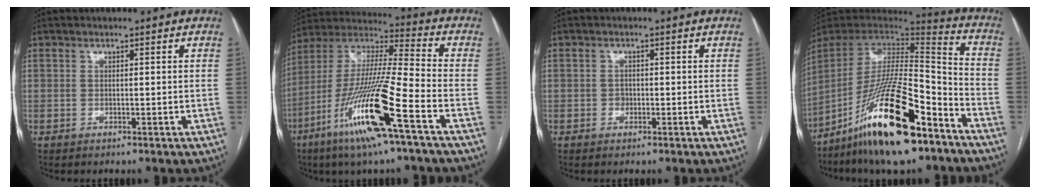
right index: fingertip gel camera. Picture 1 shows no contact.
{"total": 19.3, "force": [-9.1, 0.4, 17.1], "torque": [-0.368, -0.037, -0.178]}
{"total": 1.2, "force": [-0.3, 1.1, 0.5], "torque": [-0.004, 0.004, -0.004]}
{"total": 24.8, "force": [-15.2, 5.4, 18.9], "torque": [-0.354, -0.020, -0.263]}